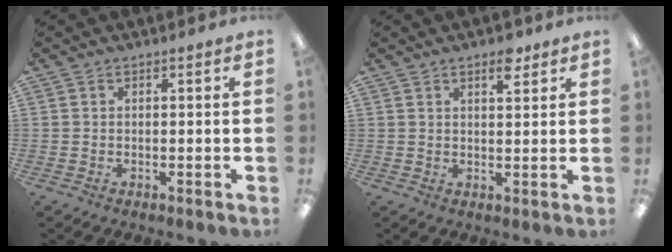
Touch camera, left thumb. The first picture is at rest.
{"total": 4.3, "force": [3.1, 1.7, 2.6], "torque": [-0.025, -0.014, 0.047]}